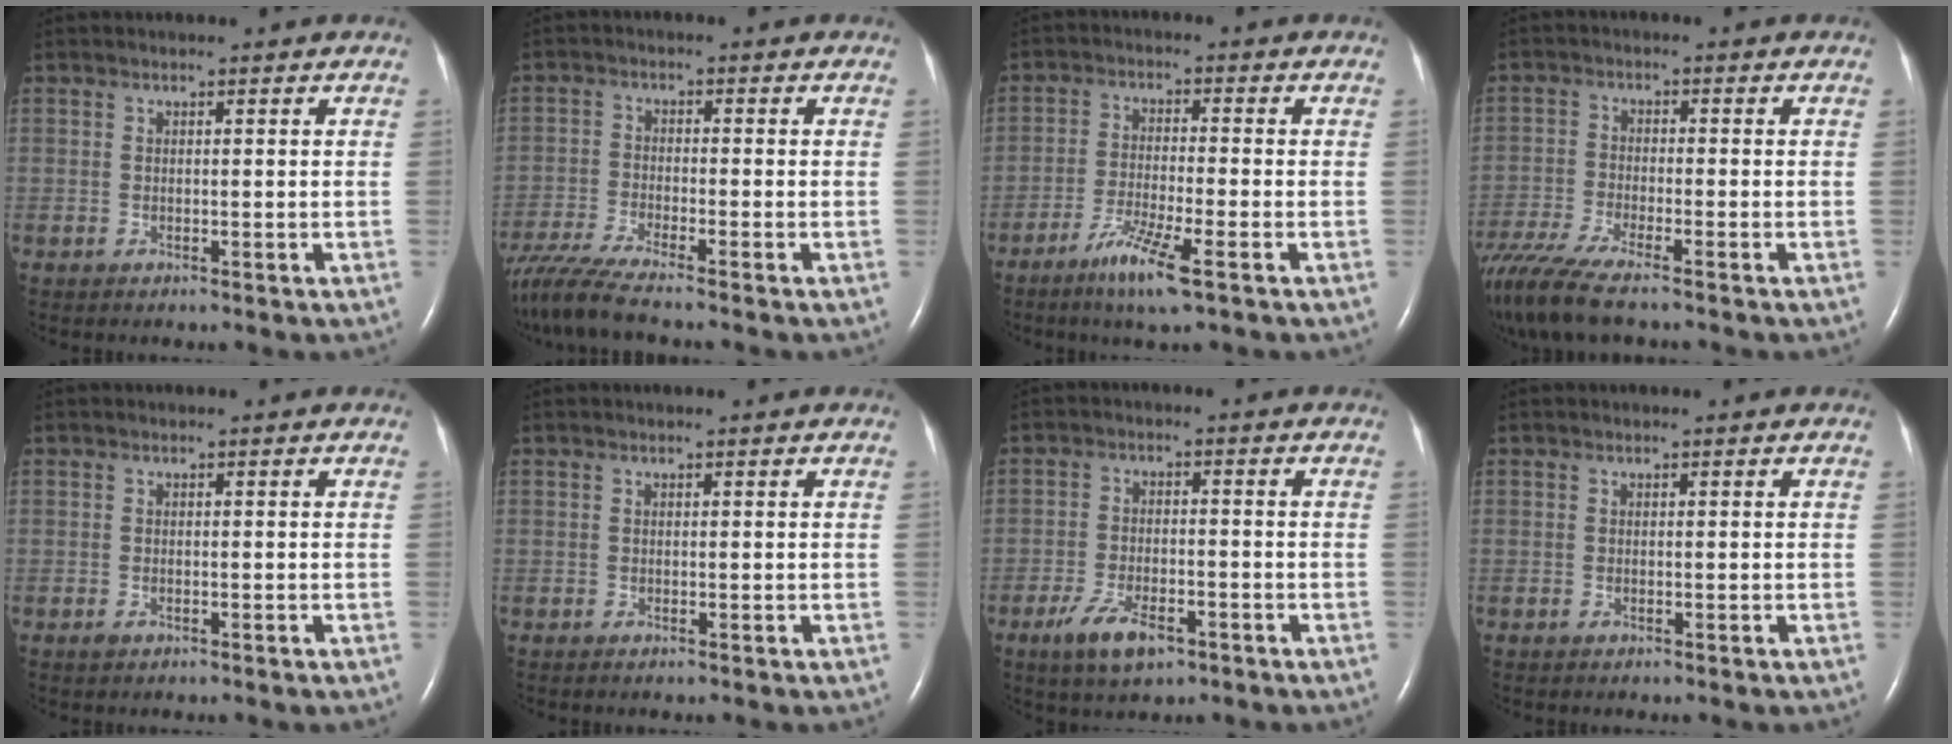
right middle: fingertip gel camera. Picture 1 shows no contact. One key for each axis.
{"total": 8.2, "fx": -7.0, "fy": -0.9, "fz": 4.0, "tx": -0.076, "ty": -0.029, "tz": -0.129}
{"total": 6.9, "fx": -4.1, "fy": -0.1, "fz": 5.6, "tx": -0.116, "ty": -0.018, "tz": -0.075}
{"total": 10.9, "fx": -9.0, "fy": 0.8, "fz": 6.1, "tx": -0.118, "ty": -0.026, "tz": -0.159}
{"total": 0.8, "fx": -0.5, "fy": 0.3, "fz": 0.5, "tx": -0.011, "ty": -0.001, "tz": -0.005}
{"total": 0.0}
{"total": 6.5, "fx": -3.9, "fy": 2.4, "fz": 4.6, "tx": -0.099, "ty": -0.009, "tz": -0.064}
{"total": 0.0}